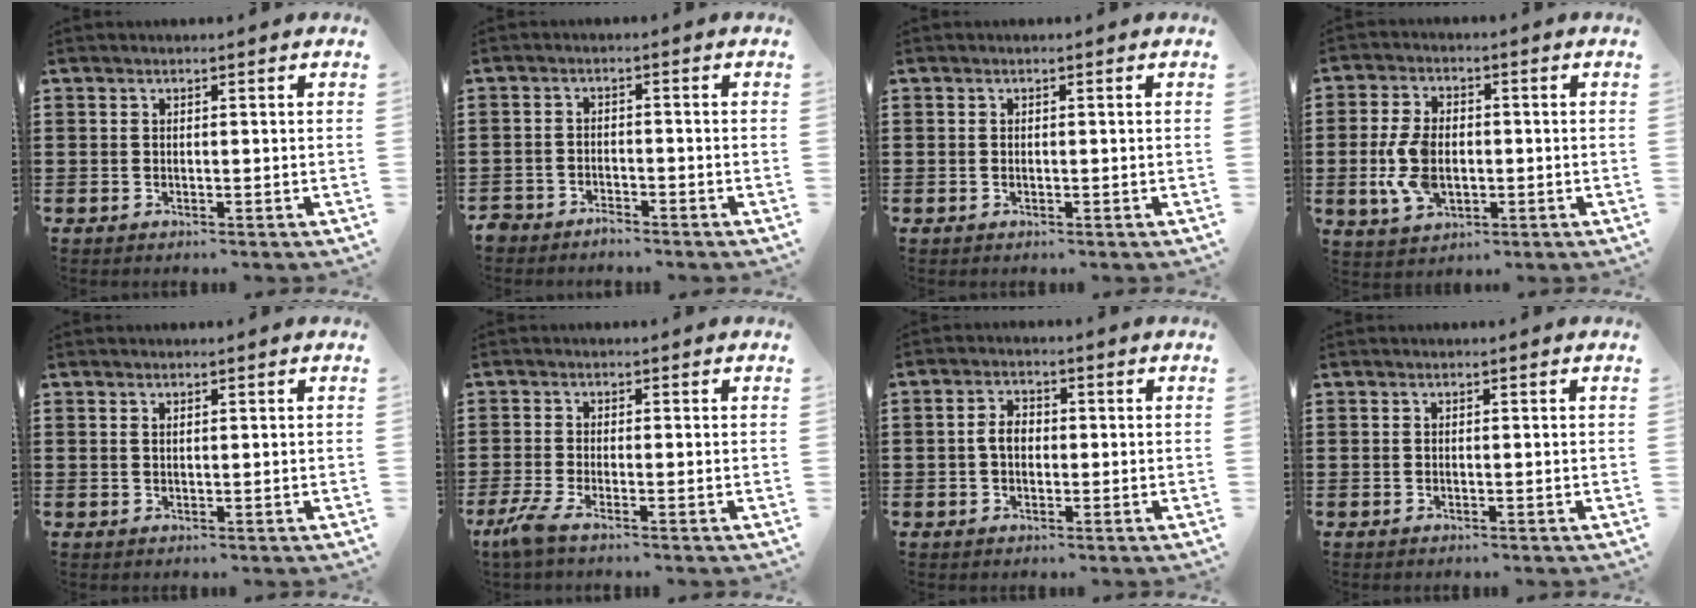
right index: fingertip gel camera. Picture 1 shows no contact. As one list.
[{"total": 2.4, "force": [-2.4, 0.3, 0.0], "torque": [-0.007, 0.002, -0.052]}, {"total": 0.0}, {"total": 7.9, "force": [-1.0, 4.9, 6.1], "torque": [-0.151, 0.000, -0.024]}, {"total": 0.5, "force": [0.4, 0.0, 0.3], "torque": [-0.006, 0.002, 0.008]}, {"total": 2.9, "force": [-1.9, 0.0, 2.2], "torque": [-0.059, -0.016, -0.040]}, {"total": 2.9, "force": [-0.2, 1.7, 2.3], "torque": [-0.052, 0.003, -0.006]}, {"total": 0.0}]